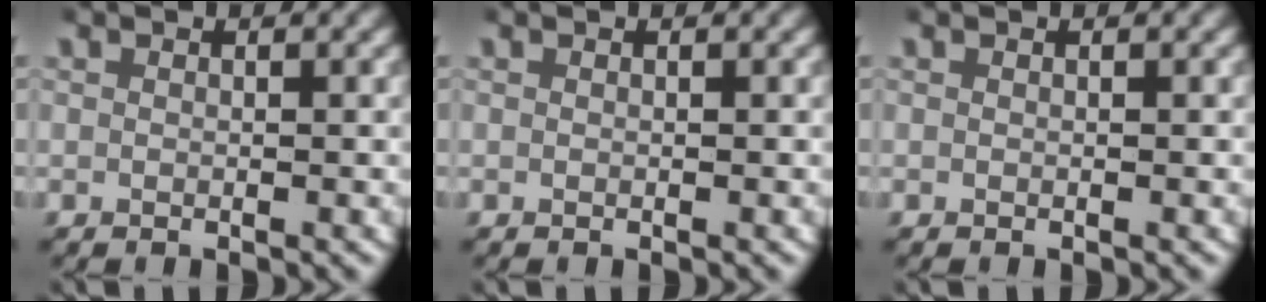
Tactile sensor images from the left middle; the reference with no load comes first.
{"total": 0.0}
{"total": 0.0}